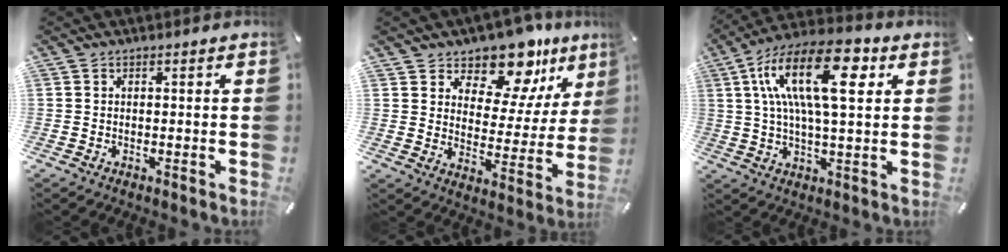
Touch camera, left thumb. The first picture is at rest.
{"total": 13.6, "force": [11.2, 6.4, 4.2], "torque": [-0.068, -0.100, 0.196]}
{"total": 19.4, "force": [6.2, 7.5, 16.8], "torque": [-0.333, -0.009, 0.092]}